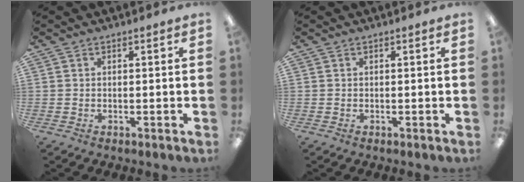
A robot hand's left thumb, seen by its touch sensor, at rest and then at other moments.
{"total": 0.0}